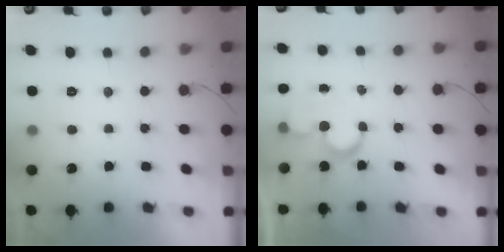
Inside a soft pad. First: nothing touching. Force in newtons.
{"total": 5.6, "press": 5.5, "slide": 0.4}